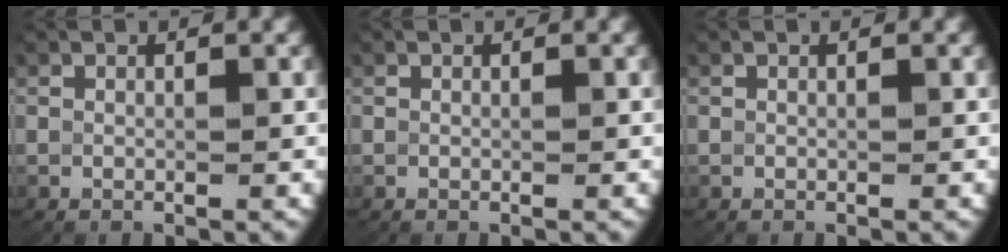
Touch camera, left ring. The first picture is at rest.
{"total": 0.0}
{"total": 0.0}